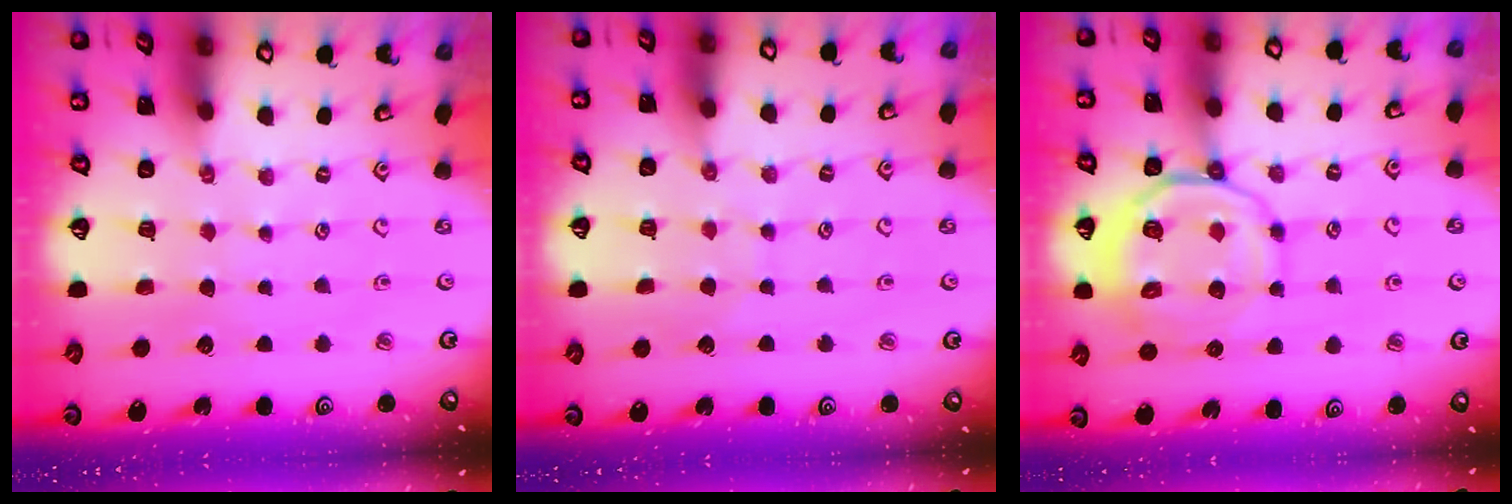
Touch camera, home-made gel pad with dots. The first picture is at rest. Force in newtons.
{"total": 4.1, "press": 4.1, "slide": 0.4}
{"total": 12.1, "press": 12.0, "slide": 1.6}